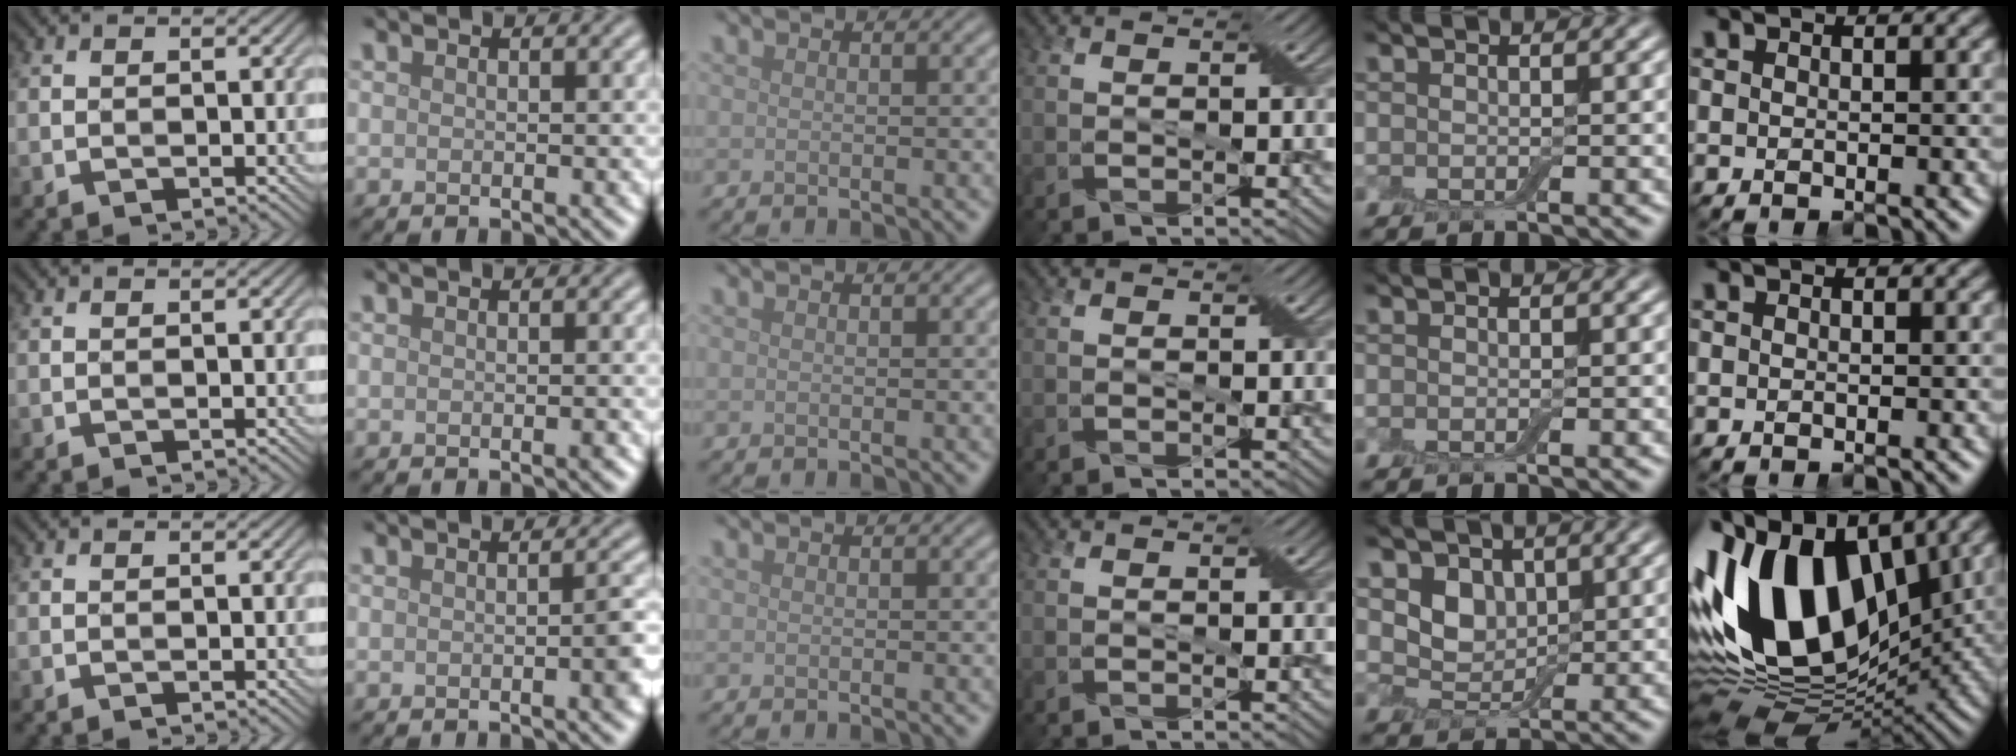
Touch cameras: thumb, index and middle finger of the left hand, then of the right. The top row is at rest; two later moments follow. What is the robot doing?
{"motion": "extract", "object": "drawer"}